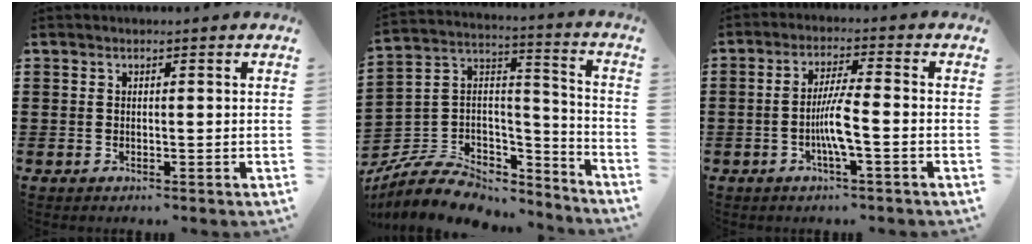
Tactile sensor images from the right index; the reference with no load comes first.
{"total": 8.5, "force": [-6.3, 5.1, 2.8], "torque": [-0.076, 0.007, -0.119]}
{"total": 5.6, "force": [-1.7, 0.4, 5.3], "torque": [-0.107, -0.008, -0.036]}